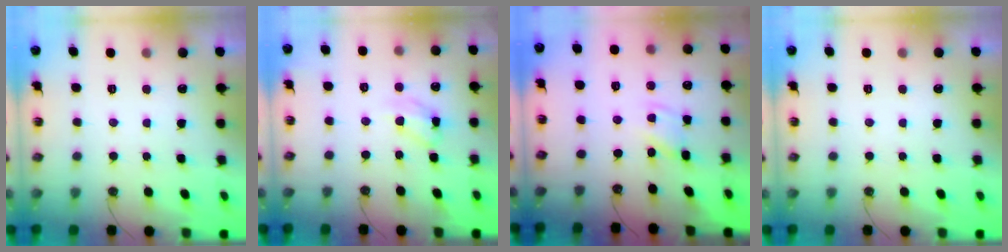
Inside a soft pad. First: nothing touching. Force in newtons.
{"total": 10.9, "press": 10.9, "slide": 0.9}
{"total": 1.4, "press": 1.4, "slide": 0.1}
{"total": 0.0}